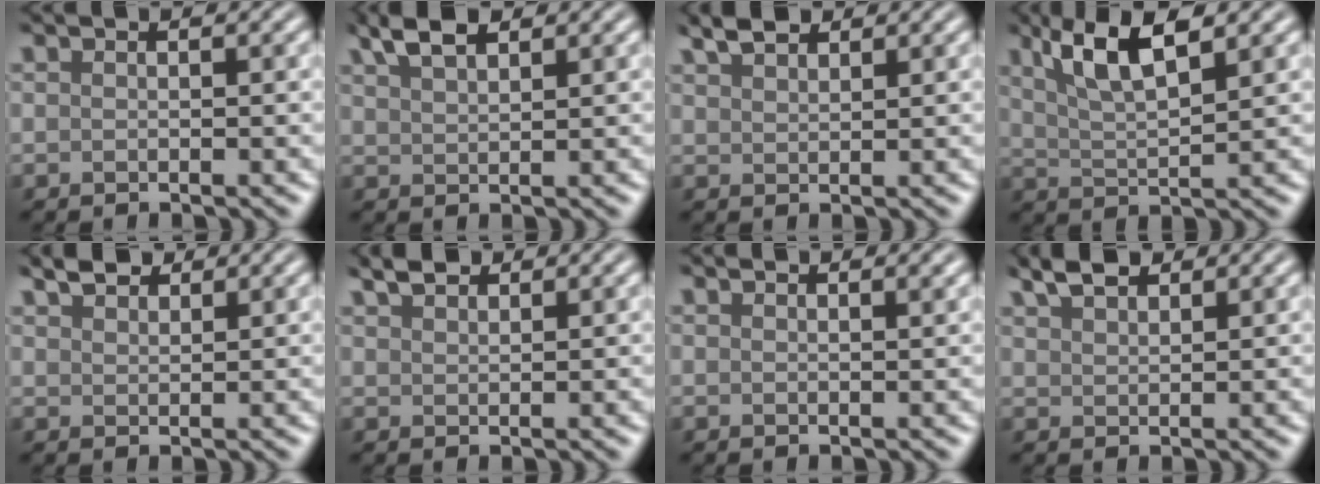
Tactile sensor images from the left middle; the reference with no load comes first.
{"total": 3.2, "force": [2.4, 1.0, 1.8], "torque": [-0.038, 0.008, 0.051]}
{"total": 2.4, "force": [2.1, 0.7, 1.0], "torque": [-0.019, 0.007, 0.046]}
{"total": 5.4, "force": [3.0, 1.5, 4.3], "torque": [-0.081, 0.003, 0.057]}
{"total": 2.0, "force": [1.8, 0.7, 0.6], "torque": [-0.012, 0.006, 0.042]}
{"total": 2.0, "force": [1.7, 0.7, 0.7], "torque": [-0.014, 0.006, 0.041]}
{"total": 1.5, "force": [1.2, 0.4, 0.7], "torque": [0.003, 0.002, 0.007]}
{"total": 2.9, "force": [2.4, 0.9, 1.4], "torque": [-0.027, 0.010, 0.050]}